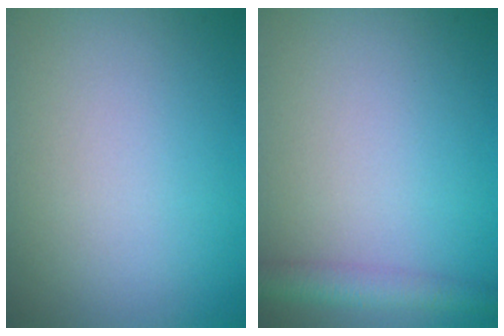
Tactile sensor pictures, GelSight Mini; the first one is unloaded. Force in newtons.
{"total": 2.8, "press": 2.8, "slide": 0.1}